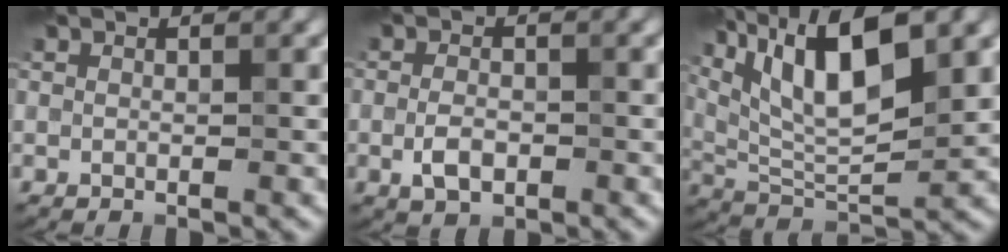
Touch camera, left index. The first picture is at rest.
{"total": 2.6, "force": [-0.9, 1.5, 1.9], "torque": [-0.037, 0.001, -0.018]}
{"total": 10.8, "force": [4.5, 3.7, 9.1], "torque": [-0.154, 0.006, 0.078]}